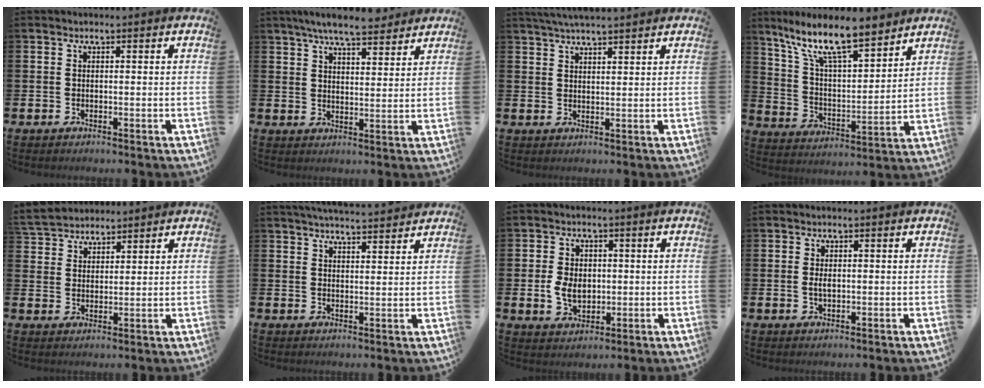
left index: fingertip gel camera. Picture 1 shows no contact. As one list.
[{"total": 6.9, "force": [6.4, 1.1, 2.4], "torque": [-0.050, -0.024, 0.112]}, {"total": 4.0, "force": [3.8, 0.3, 1.2], "torque": [-0.028, -0.009, 0.069]}, {"total": 12.0, "force": [9.9, 2.7, 6.2], "torque": [-0.149, -0.050, 0.173]}, {"total": 4.2, "force": [4.0, 1.2, -0.5], "torque": [-0.012, -0.014, 0.076]}, {"total": 4.2, "force": [4.1, -0.2, 0.4], "torque": [-0.013, -0.022, 0.074]}, {"total": 4.8, "force": [0.0, 3.6, 3.3], "torque": [-0.054, 0.006, -0.004]}, {"total": 1.3, "force": [0.2, 0.7, 1.1], "torque": [-0.009, -0.001, -0.002]}]